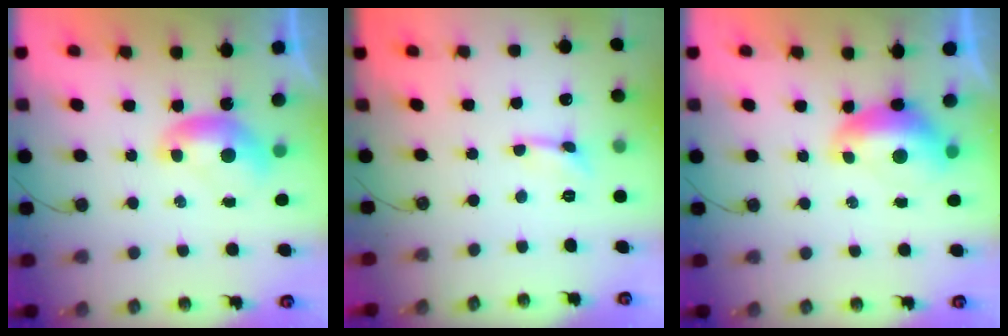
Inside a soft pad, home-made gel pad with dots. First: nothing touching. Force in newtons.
{"total": 0.9, "press": 0.8, "slide": 0.4}
{"total": 2.2, "press": 2.0, "slide": 0.9}